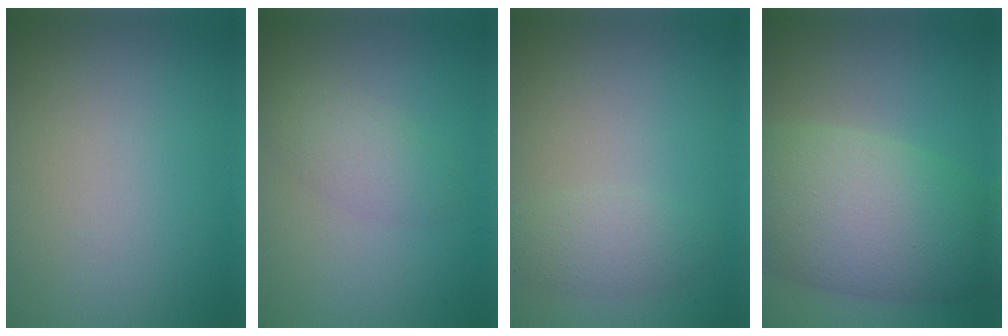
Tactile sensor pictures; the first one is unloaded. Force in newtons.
{"total": 2.5, "press": 2.5, "slide": 0.0}
{"total": 2.1, "press": 2.1, "slide": 0.1}
{"total": 10.1, "press": 10.0, "slide": 0.5}